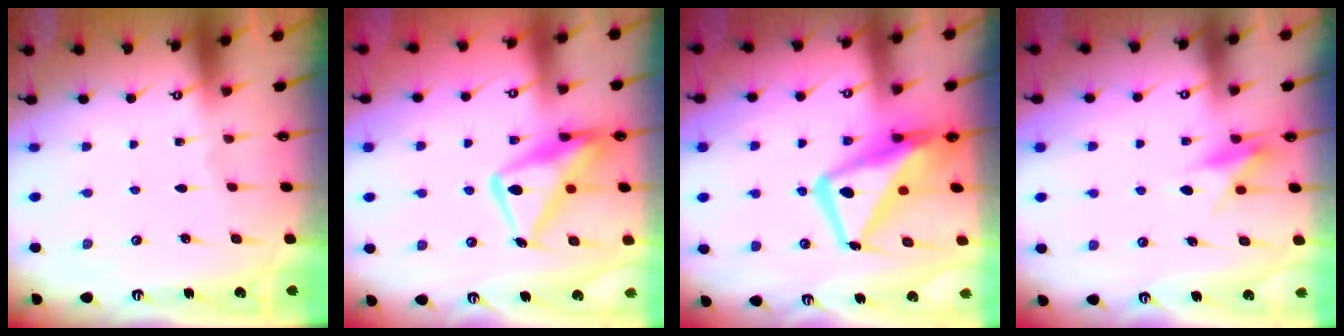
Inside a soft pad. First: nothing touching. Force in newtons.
{"total": 16.1, "press": 16.1, "slide": 1.5}
{"total": 16.9, "press": 16.8, "slide": 1.9}
{"total": 7.3, "press": 7.2, "slide": 0.6}